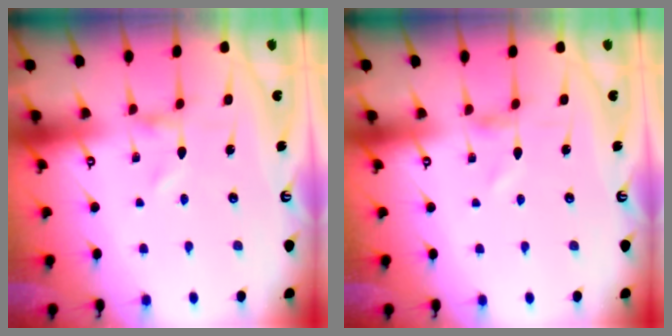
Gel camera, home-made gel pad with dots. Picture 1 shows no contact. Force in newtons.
{"total": 0.7, "press": 0.6, "slide": 0.3}